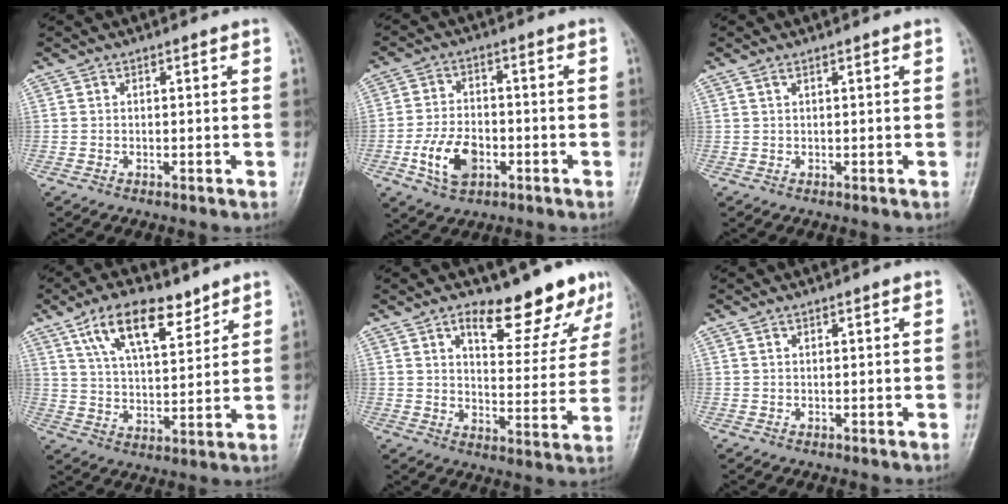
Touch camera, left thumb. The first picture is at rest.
{"total": 8.9, "force": [-3.2, 5.6, 6.1], "torque": [-0.106, 0.015, -0.057]}
{"total": 0.5, "force": [0.4, 0.0, 0.3], "torque": [-0.005, -0.001, 0.011]}
{"total": 12.8, "force": [7.9, 5.5, 8.5], "torque": [-0.122, -0.034, 0.144]}
{"total": 13.5, "force": [9.9, 4.9, 7.7], "torque": [-0.057, -0.072, 0.141]}
{"total": 0.0}